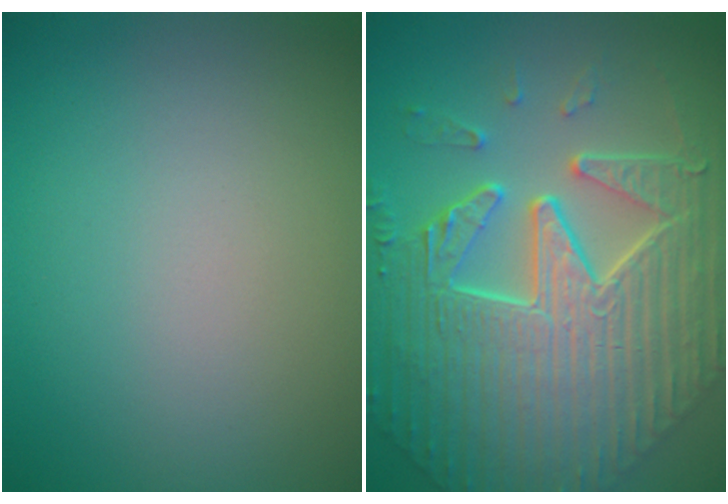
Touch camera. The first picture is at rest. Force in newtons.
{"total": 10.4, "press": 7.3, "slide": 7.4}